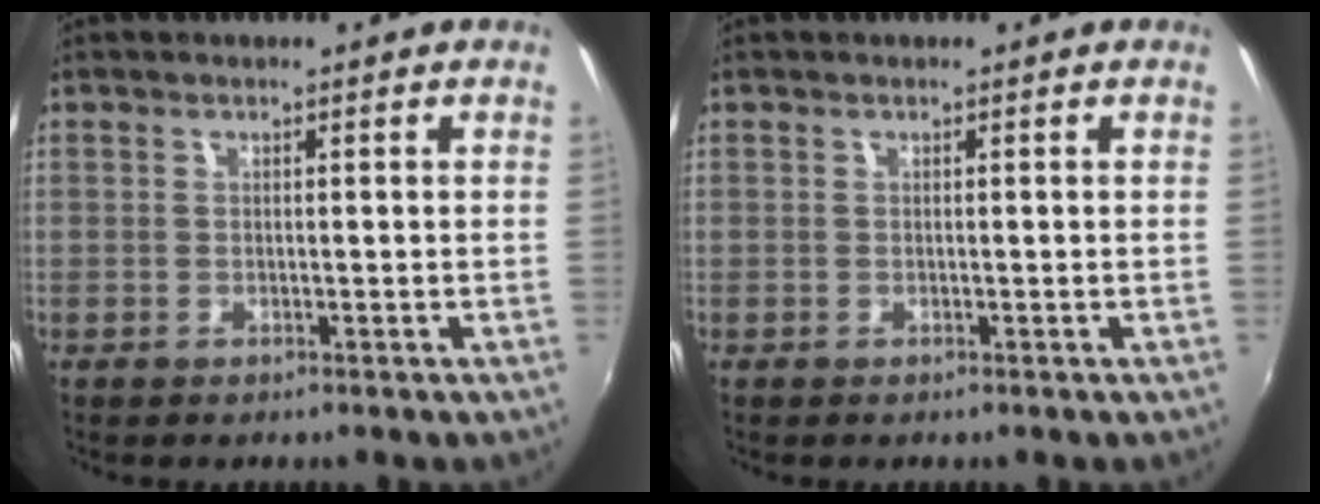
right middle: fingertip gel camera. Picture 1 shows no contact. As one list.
[{"total": 0.0}]